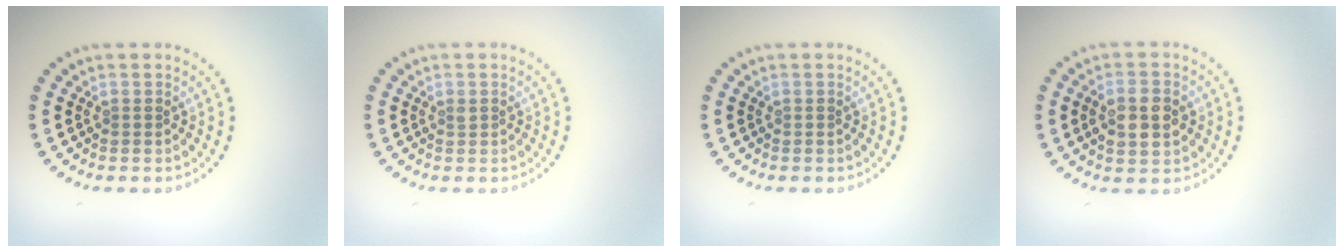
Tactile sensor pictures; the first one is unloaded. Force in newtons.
{"total": 0.6, "press": 0.5, "slide": 0.3}
{"total": 0.0}
{"total": 3.9, "press": 3.9, "slide": 0.3}